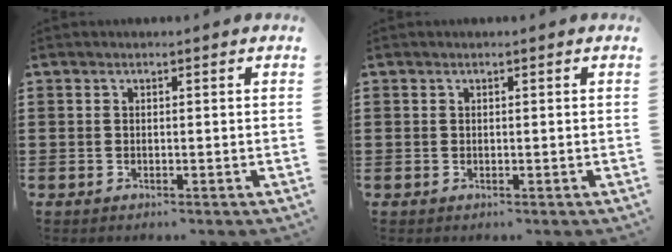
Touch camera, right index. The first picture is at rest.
{"total": 0.0}